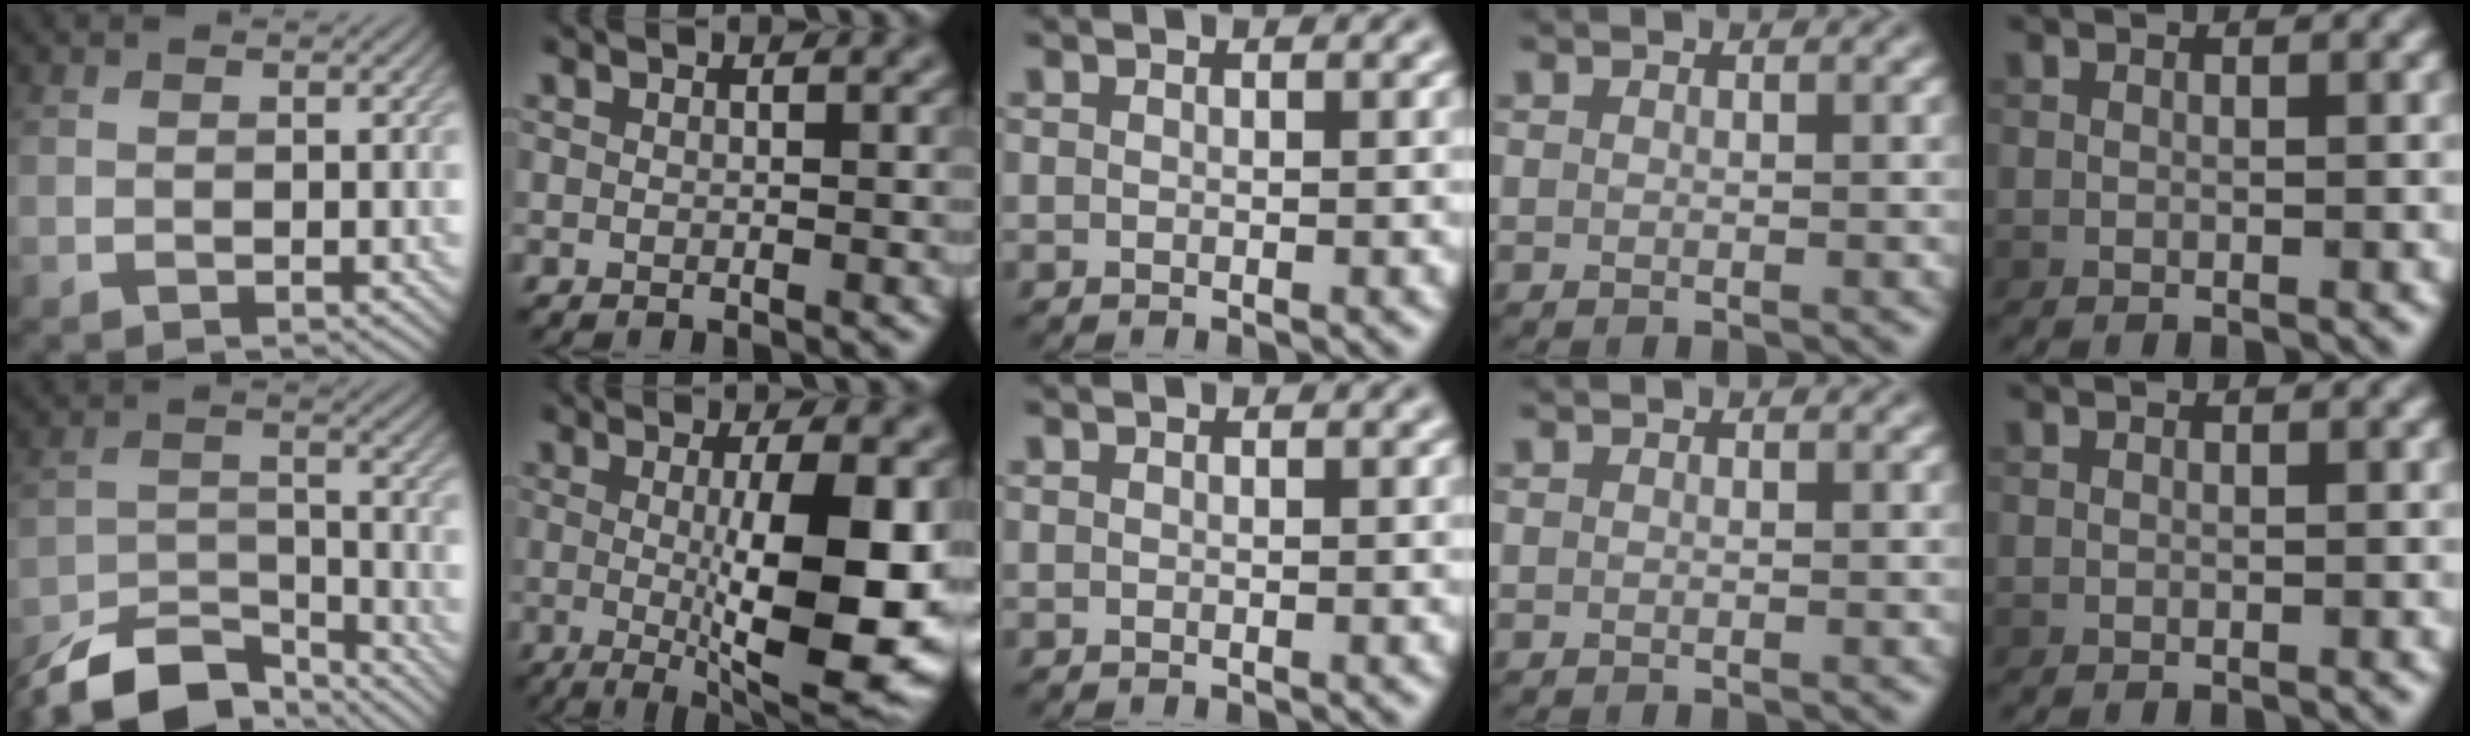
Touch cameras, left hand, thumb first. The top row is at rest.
{"thumb": {"total": 10.8, "force": [-9.2, 3.6, 4.5], "torque": [-0.082, -0.006, -0.166]}, "index": {"total": 11.8, "force": [-0.7, 2.9, 11.4], "torque": [-0.155, -0.016, -0.004]}}